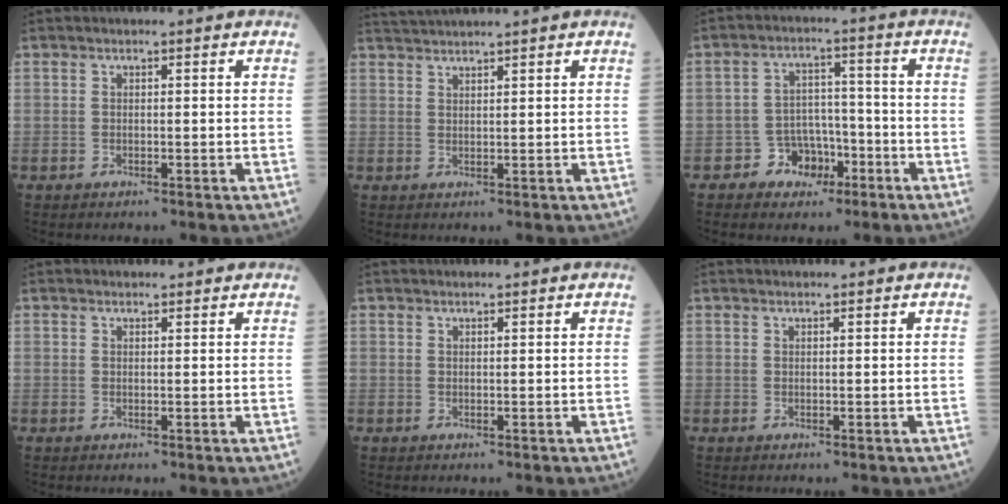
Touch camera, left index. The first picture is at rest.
{"total": 3.9, "force": [3.6, -1.2, 1.0], "torque": [-0.015, 0.023, 0.070]}
{"total": 5.5, "force": [-3.1, 4.3, 1.5], "torque": [-0.020, 0.014, -0.047]}
{"total": 2.4, "force": [2.2, 0.9, 0.4], "torque": [-0.006, 0.012, 0.020]}
{"total": 1.2, "force": [1.1, 0.4, 0.1], "torque": [-0.005, 0.020, 0.018]}
{"total": 1.6, "force": [1.5, 0.1, 0.4], "torque": [-0.008, 0.020, 0.021]}